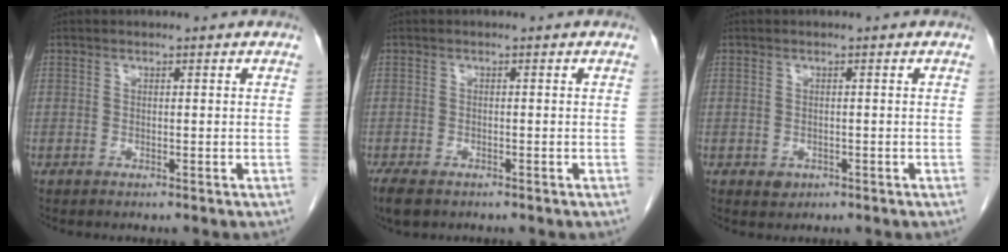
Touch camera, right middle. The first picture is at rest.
{"total": 5.2, "force": [-3.7, 2.5, 2.7], "torque": [-0.051, -0.011, -0.058]}
{"total": 1.4, "force": [-0.6, 1.1, 0.5], "torque": [-0.008, 0.003, -0.002]}